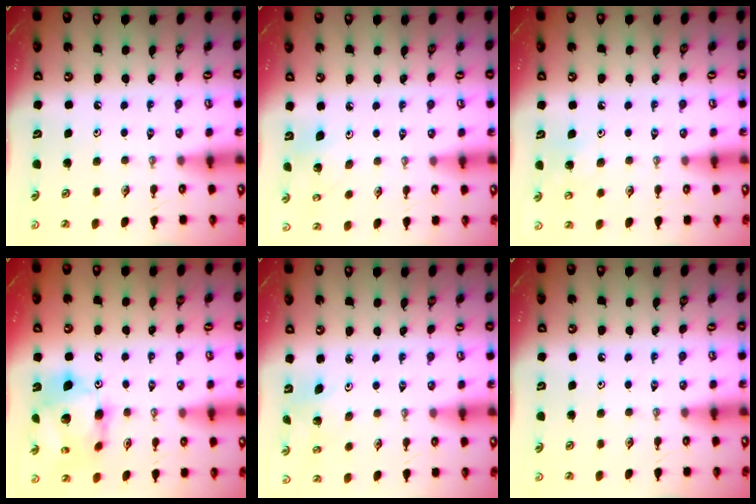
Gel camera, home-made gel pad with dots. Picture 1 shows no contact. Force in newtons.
{"total": 3.8, "press": 3.8, "slide": 0.3}
{"total": 7.0, "press": 7.0, "slide": 1.0}
{"total": 14.8, "press": 14.7, "slide": 1.6}
{"total": 2.7, "press": 2.7, "slide": 0.3}
{"total": 0.0}